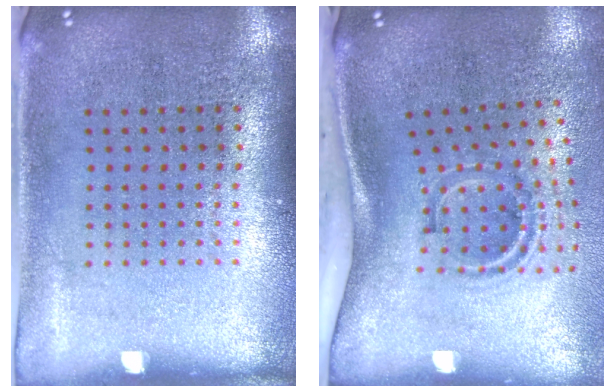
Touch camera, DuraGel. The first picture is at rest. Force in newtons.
{"total": 2.0, "press": 1.2, "slide": 1.7}